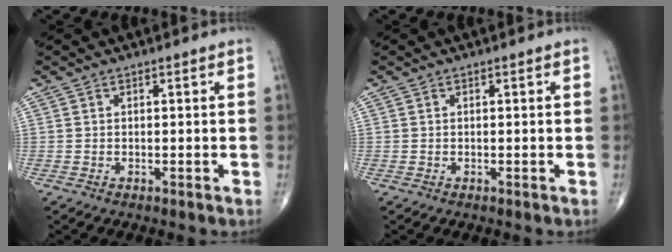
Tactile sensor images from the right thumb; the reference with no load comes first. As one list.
[{"total": 0.0}]